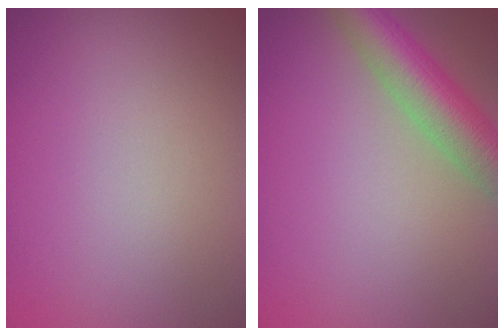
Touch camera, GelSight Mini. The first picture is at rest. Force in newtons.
{"total": 6.2, "press": 6.2, "slide": 0.3}